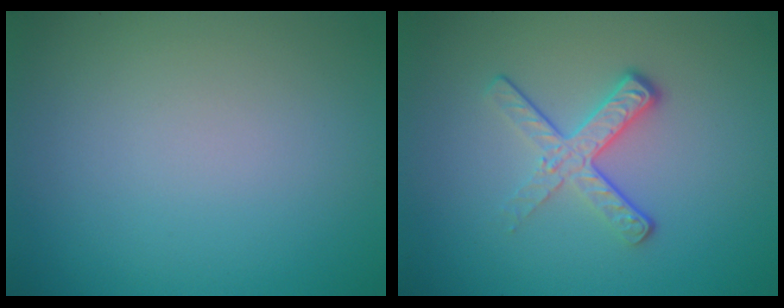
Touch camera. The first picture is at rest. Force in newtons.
{"total": 3.7, "press": 2.5, "slide": 2.7}